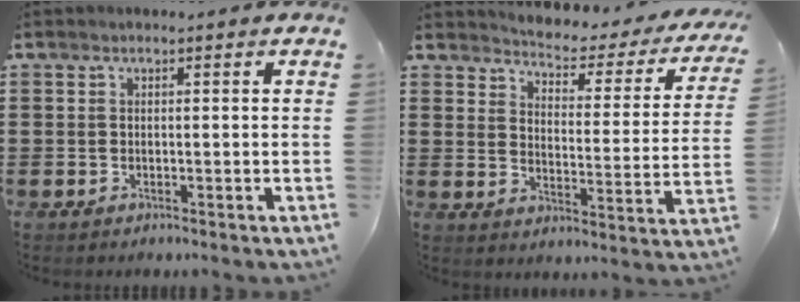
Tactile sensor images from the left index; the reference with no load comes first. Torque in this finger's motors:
{"motor_torque": [1.86, -0.28, 0.15, 0.02]}